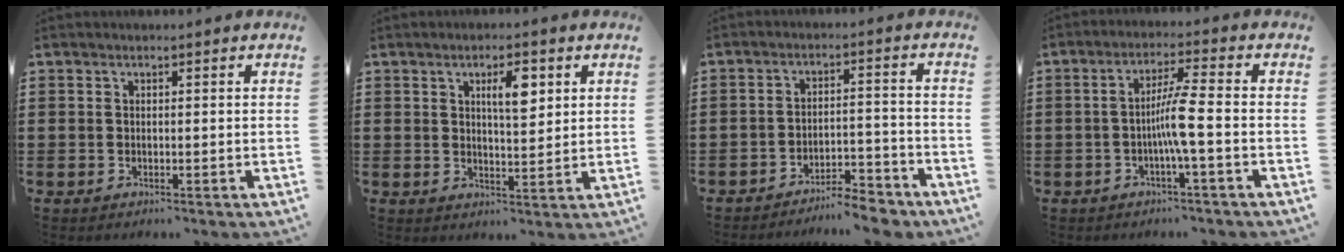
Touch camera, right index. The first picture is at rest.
{"total": 4.9, "force": [2.0, 1.6, 4.2], "torque": [-0.072, 0.004, 0.028]}
{"total": 5.7, "force": [-5.5, 0.5, 1.5], "torque": [-0.024, 0.008, -0.108]}
{"total": 5.4, "force": [-1.4, -0.4, 5.2], "torque": [-0.103, -0.007, -0.033]}